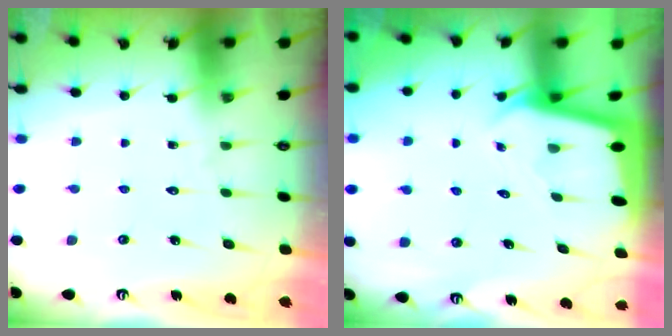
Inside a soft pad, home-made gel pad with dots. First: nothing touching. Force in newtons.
{"total": 1.9, "press": 1.9, "slide": 0.1}